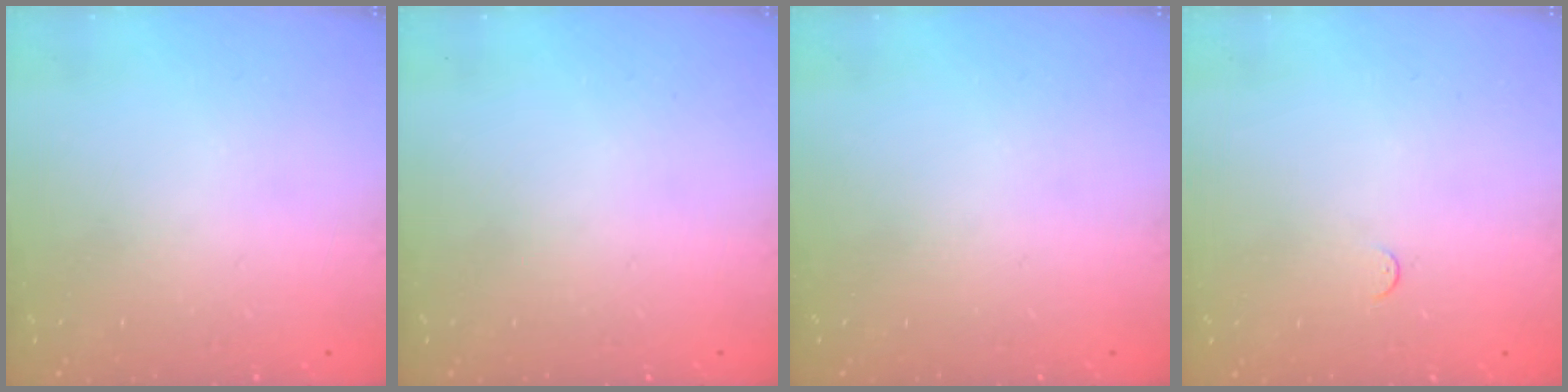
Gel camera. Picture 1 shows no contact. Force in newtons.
{"total": 0.0}
{"total": 0.0}
{"total": 2.7, "press": 2.7, "slide": 0.4}